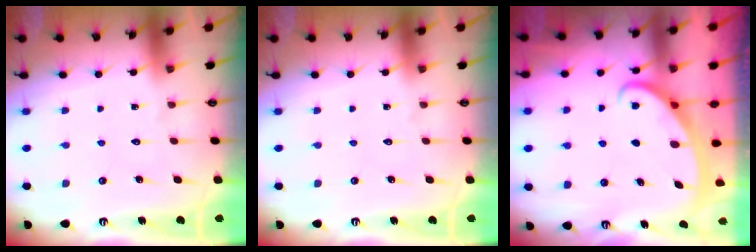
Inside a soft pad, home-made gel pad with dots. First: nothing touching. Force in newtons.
{"total": 0.0}
{"total": 2.7, "press": 2.7, "slide": 0.4}